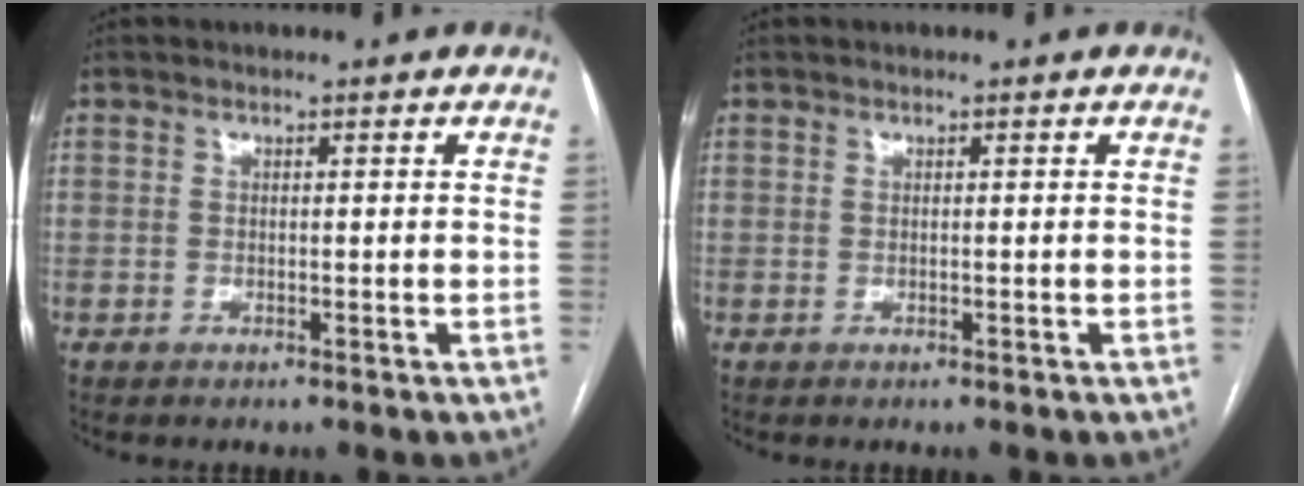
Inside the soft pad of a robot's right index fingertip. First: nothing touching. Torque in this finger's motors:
{"motor_torque": [0.00, 0.00, 0.00, 0.00]}